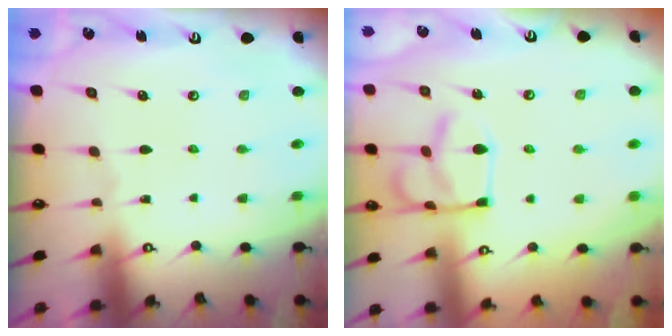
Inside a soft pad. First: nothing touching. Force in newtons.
{"total": 6.1, "press": 6.1, "slide": 0.3}